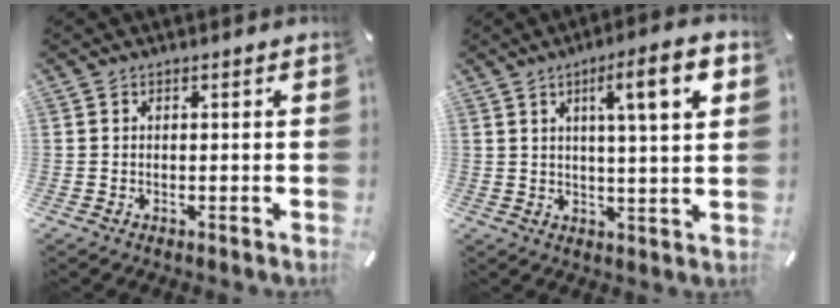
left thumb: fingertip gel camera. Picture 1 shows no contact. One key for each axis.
{"total": 11.5, "fx": 4.4, "fy": 2.0, "fz": 10.5, "tx": -0.157, "ty": -0.007, "tz": 0.060}